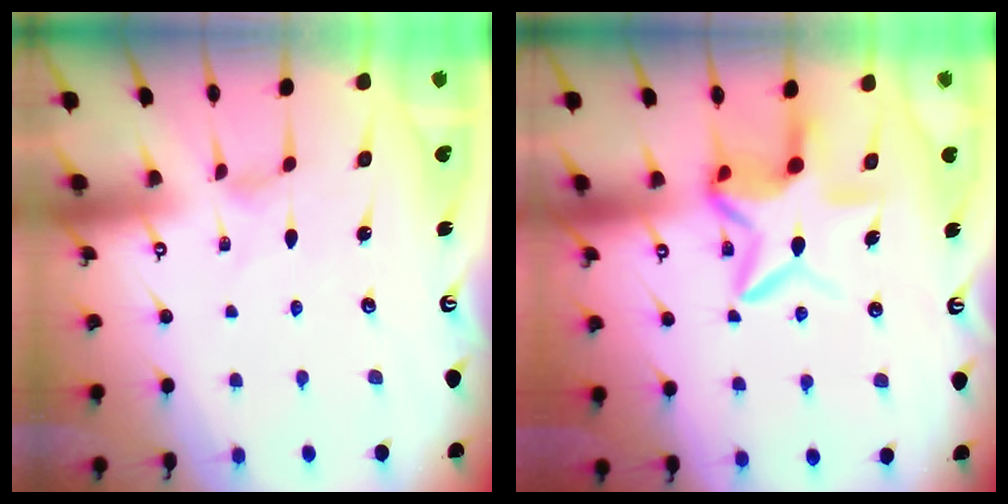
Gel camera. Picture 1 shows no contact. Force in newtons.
{"total": 10.5, "press": 10.4, "slide": 1.0}